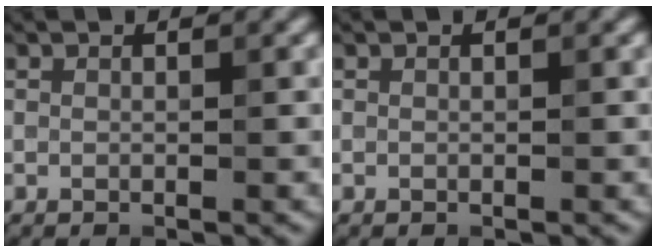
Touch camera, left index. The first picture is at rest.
{"total": 0.0}